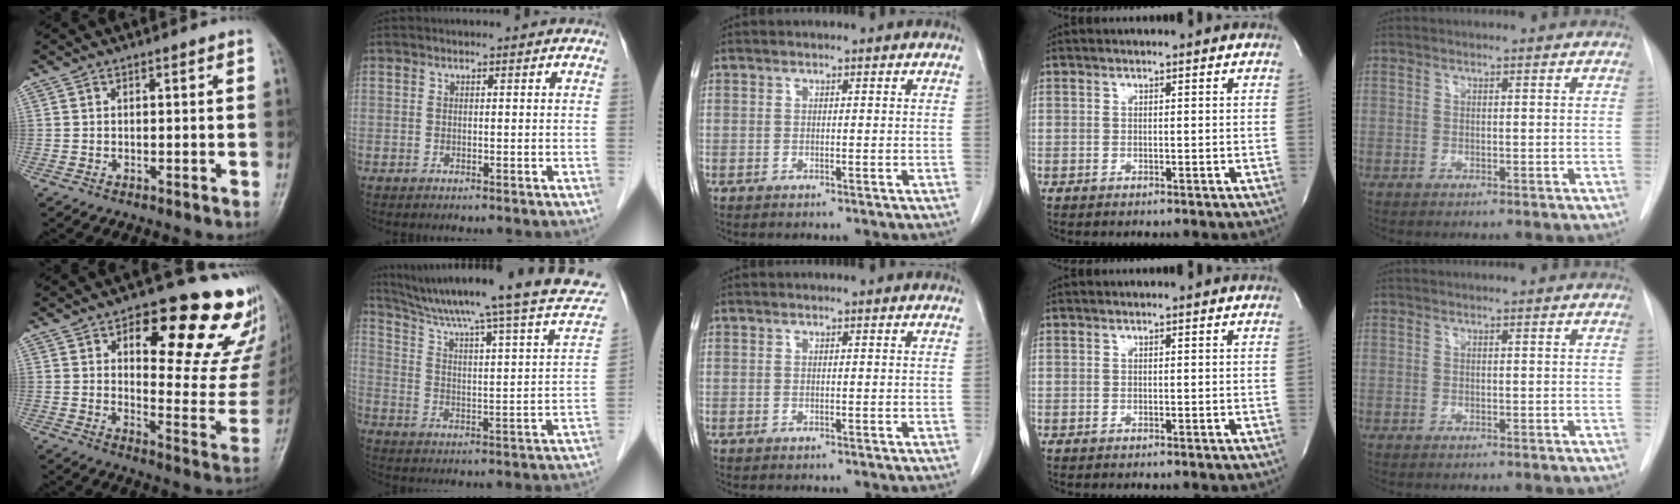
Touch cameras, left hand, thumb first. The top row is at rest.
{"thumb": {"total": 23.3, "force": [13.0, 9.2, 17.0], "torque": [-0.159, -0.062, 0.170]}, "index": {"total": 26.7, "force": [22.3, 1.3, 14.6], "torque": [-0.225, -0.023, 0.299]}}